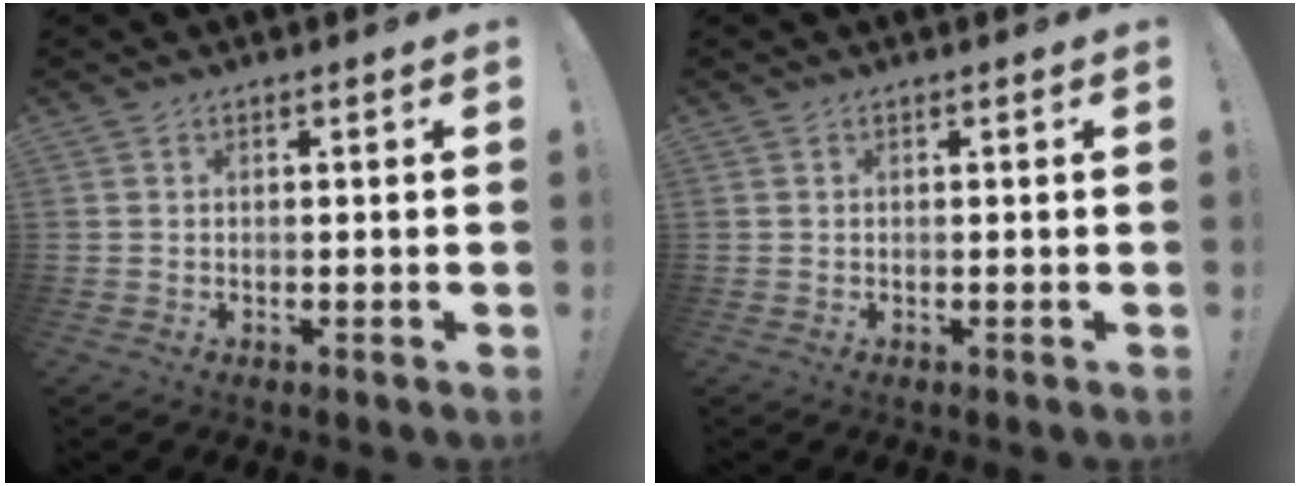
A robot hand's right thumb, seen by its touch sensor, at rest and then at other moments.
{"total": 0.0}